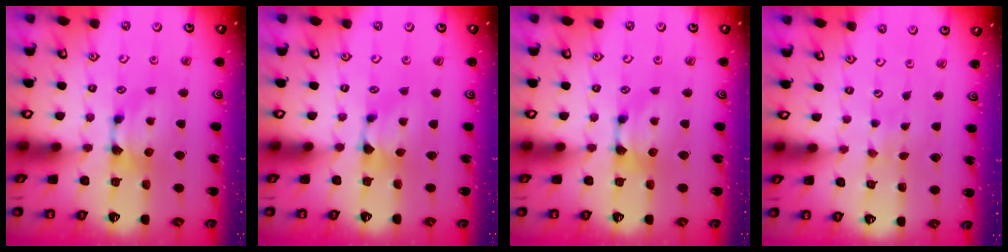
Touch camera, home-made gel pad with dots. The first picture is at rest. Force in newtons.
{"total": 0.9, "press": 0.6, "slide": 0.6}
{"total": 0.0}
{"total": 5.2, "press": 5.1, "slide": 0.2}